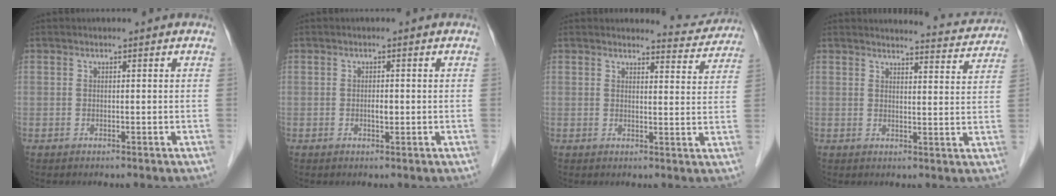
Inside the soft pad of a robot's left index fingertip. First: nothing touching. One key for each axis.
{"total": 1.1, "fx": -0.2, "fy": 0.5, "fz": 1.0, "tx": -0.019, "ty": 0.001, "tz": -0.003}
{"total": 5.2, "fx": 5.1, "fy": 0.7, "fz": -0.5, "tx": 0.006, "ty": -0.021, "tz": 0.047}
{"total": 7.5, "fx": 7.5, "fy": 0.4, "fz": 0.2, "tx": -0.001, "ty": -0.016, "tz": 0.075}